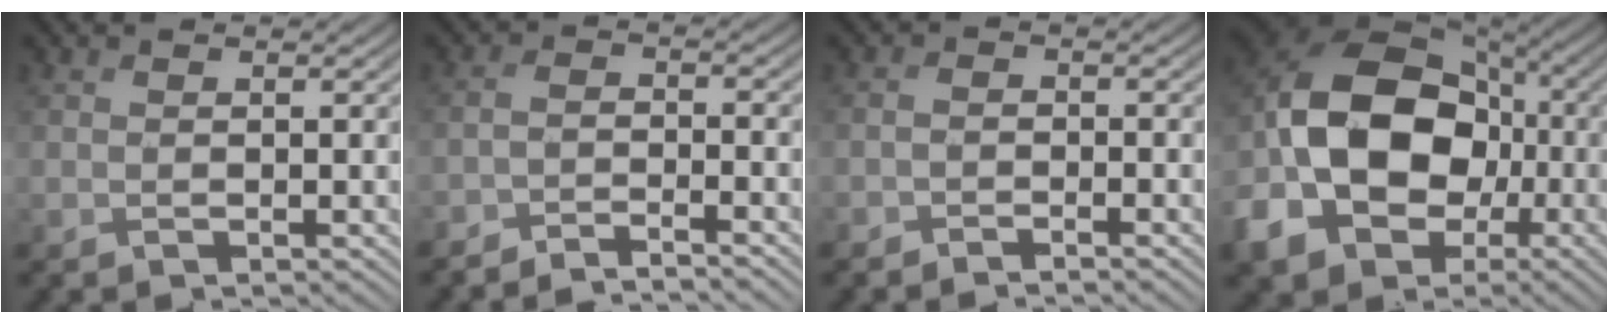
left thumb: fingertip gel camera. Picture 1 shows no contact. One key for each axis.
{"total": 3.7, "fx": -3.5, "fy": 0.3, "fz": 1.1, "tx": -0.020, "ty": 0.000, "tz": -0.071}
{"total": 1.4, "fx": -1.3, "fy": 0.3, "fz": 0.4, "tx": -0.007, "ty": 0.001, "tz": -0.031}
{"total": 17.7, "fx": -3.7, "fy": 13.1, "fz": 11.3, "tx": -0.261, "ty": -0.006, "tz": -0.087}